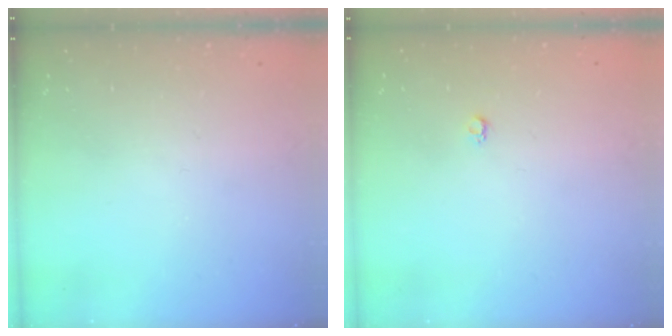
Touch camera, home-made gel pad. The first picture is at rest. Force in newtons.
{"total": 2.6, "press": 2.6, "slide": 0.4}